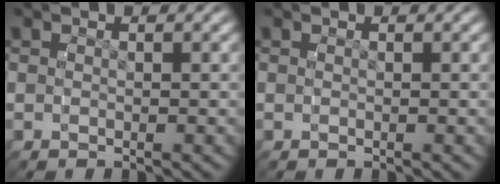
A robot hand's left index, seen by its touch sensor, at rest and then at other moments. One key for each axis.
{"total": 0.0}